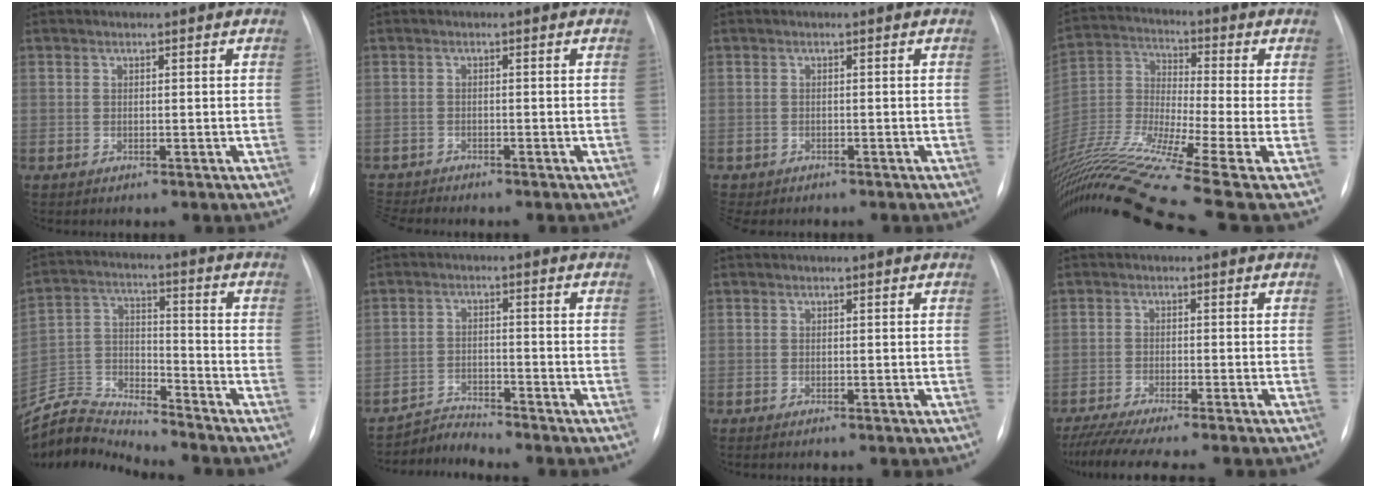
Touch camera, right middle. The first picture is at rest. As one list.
[{"total": 2.8, "force": [-2.7, -0.3, -0.4], "torque": [0.008, -0.016, -0.050]}, {"total": 2.9, "force": [-2.4, 1.5, 0.7], "torque": [-0.010, -0.002, -0.033]}, {"total": 19.5, "force": [-13.7, -1.1, 13.9], "torque": [-0.298, -0.023, -0.258]}, {"total": 10.8, "force": [-10.7, -1.1, -0.5], "torque": [0.003, 0.032, -0.207]}, {"total": 3.8, "force": [-3.5, -0.8, -1.2], "torque": [0.024, -0.014, -0.062]}, {"total": 0.6, "force": [-0.5, 0.0, 0.3], "torque": [-0.004, -0.002, -0.006]}, {"total": 9.2, "force": [-7.9, -0.4, 4.7], "torque": [-0.062, -0.024, -0.126]}]